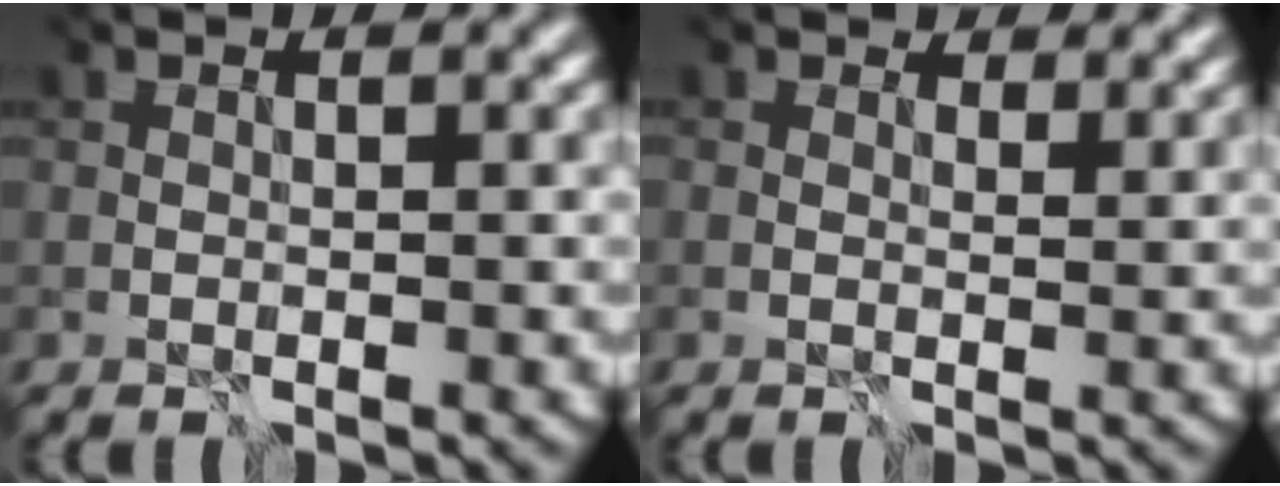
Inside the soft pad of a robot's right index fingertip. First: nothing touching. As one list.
[{"total": 2.7, "force": [2.3, 0.8, 1.1], "torque": [-0.011, 0.001, 0.034]}]